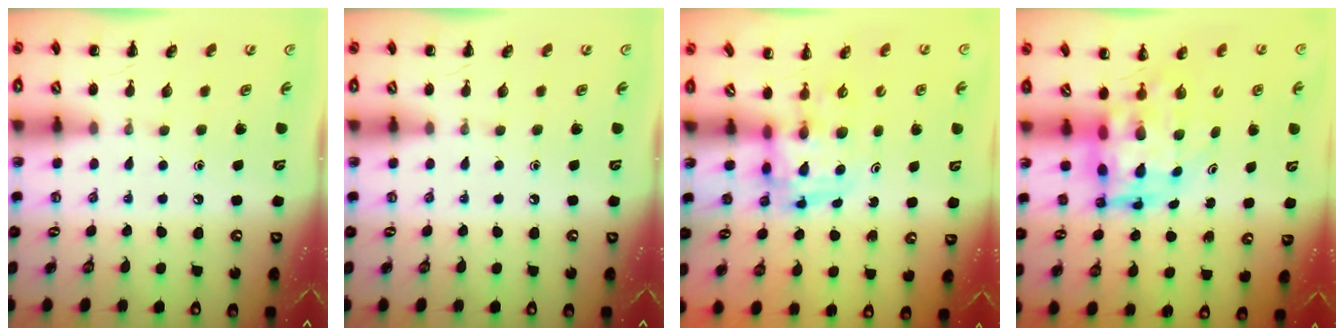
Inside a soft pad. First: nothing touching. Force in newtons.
{"total": 0.0}
{"total": 3.7, "press": 3.7, "slide": 0.6}
{"total": 6.5, "press": 6.2, "slide": 2.2}